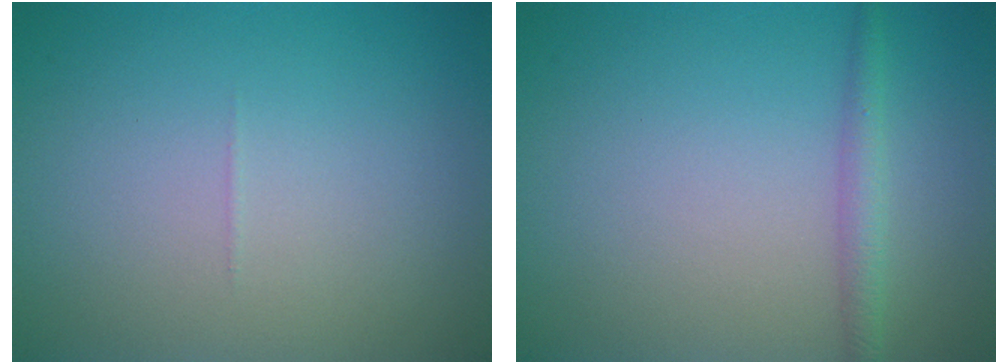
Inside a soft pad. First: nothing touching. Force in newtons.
{"total": 1.8, "press": 1.8, "slide": 0.1}